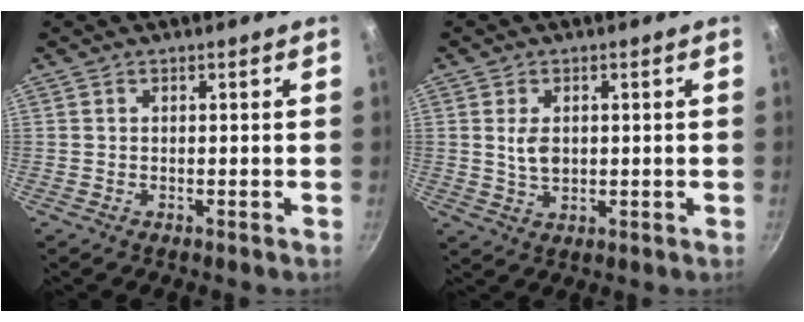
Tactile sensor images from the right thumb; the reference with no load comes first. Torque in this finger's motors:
{"motor_torque": [0.15, -0.10, 0.32, -0.47, 0.02]}